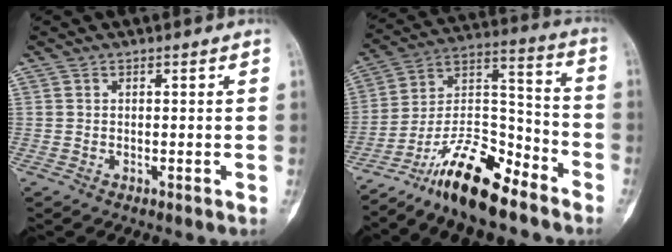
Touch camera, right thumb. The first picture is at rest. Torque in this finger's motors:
{"motor_torque": [0.49, 0.28, 0.67, -1.10, 0.10]}